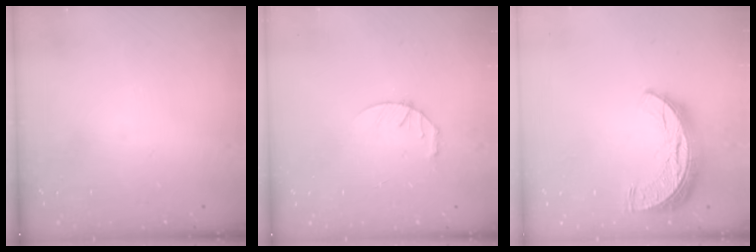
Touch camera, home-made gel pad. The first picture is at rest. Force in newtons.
{"total": 3.6, "press": 3.6, "slide": 0.5}
{"total": 11.3, "press": 11.2, "slide": 0.7}